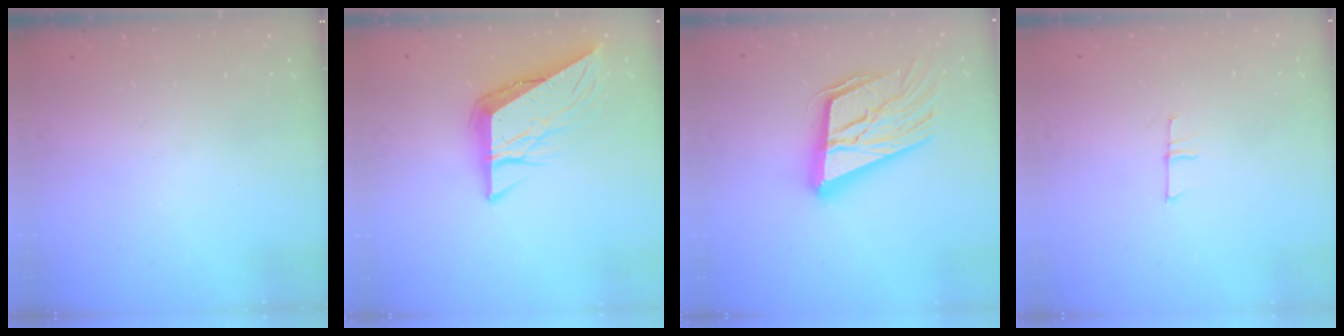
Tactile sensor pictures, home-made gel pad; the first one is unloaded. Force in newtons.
{"total": 8.9, "press": 8.9, "slide": 0.9}
{"total": 23.6, "press": 23.1, "slide": 4.9}
{"total": 5.3, "press": 5.3, "slide": 0.4}